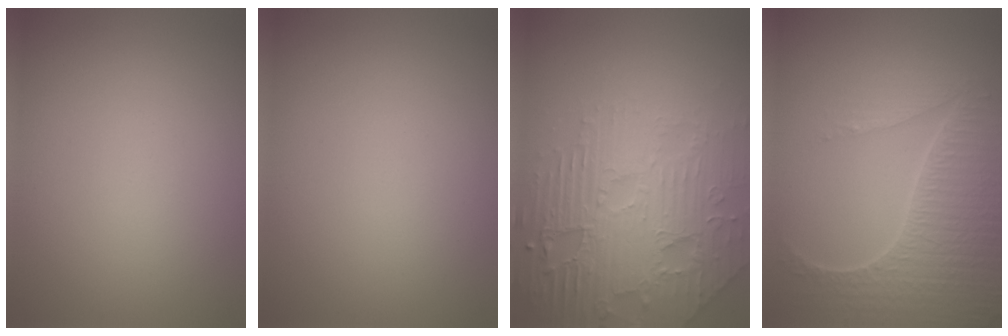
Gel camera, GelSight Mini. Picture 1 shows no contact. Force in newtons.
{"total": 0.0}
{"total": 8.1, "press": 5.9, "slide": 5.5}
{"total": 5.9, "press": 4.8, "slide": 3.4}